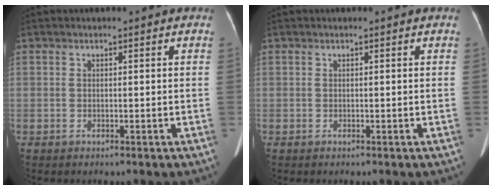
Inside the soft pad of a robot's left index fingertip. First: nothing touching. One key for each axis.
{"total": 0.0}